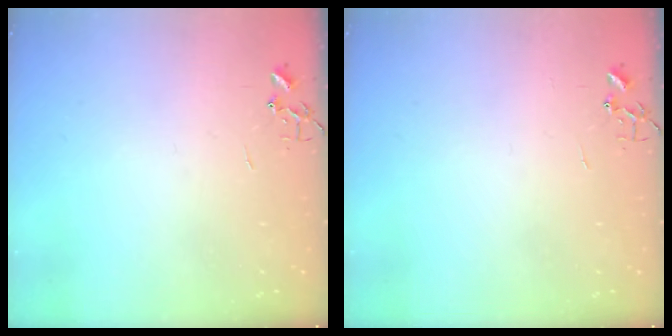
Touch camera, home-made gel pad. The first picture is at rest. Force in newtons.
{"total": 0.0}